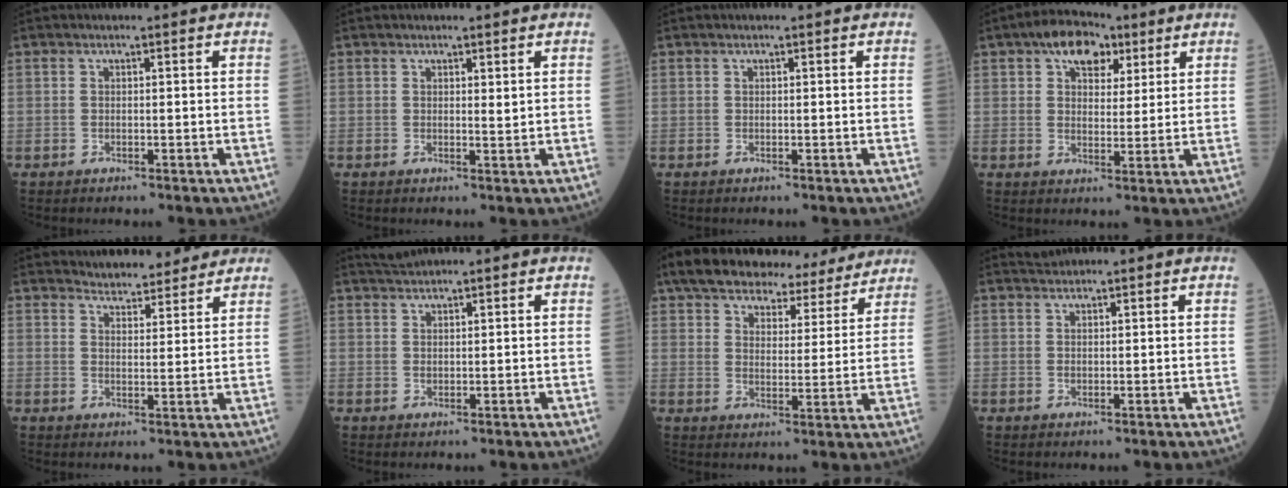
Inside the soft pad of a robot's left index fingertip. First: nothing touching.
{"total": 0.8, "force": [0.5, 0.2, 0.6], "torque": [-0.008, -0.004, 0.006]}
{"total": 0.0}
{"total": 7.5, "force": [4.3, 4.4, 4.4], "torque": [-0.071, 0.027, 0.067]}
{"total": 7.8, "force": [7.4, 1.9, 1.4], "torque": [-0.016, 0.009, 0.095]}
{"total": 2.0, "force": [2.0, -0.1, 0.3], "torque": [-0.010, 0.008, 0.045]}
{"total": 17.0, "force": [15.1, 5.0, 6.2], "torque": [-0.085, 0.025, 0.204]}
{"total": 1.4, "force": [1.3, 0.2, -0.1], "torque": [-0.002, 0.006, 0.028]}